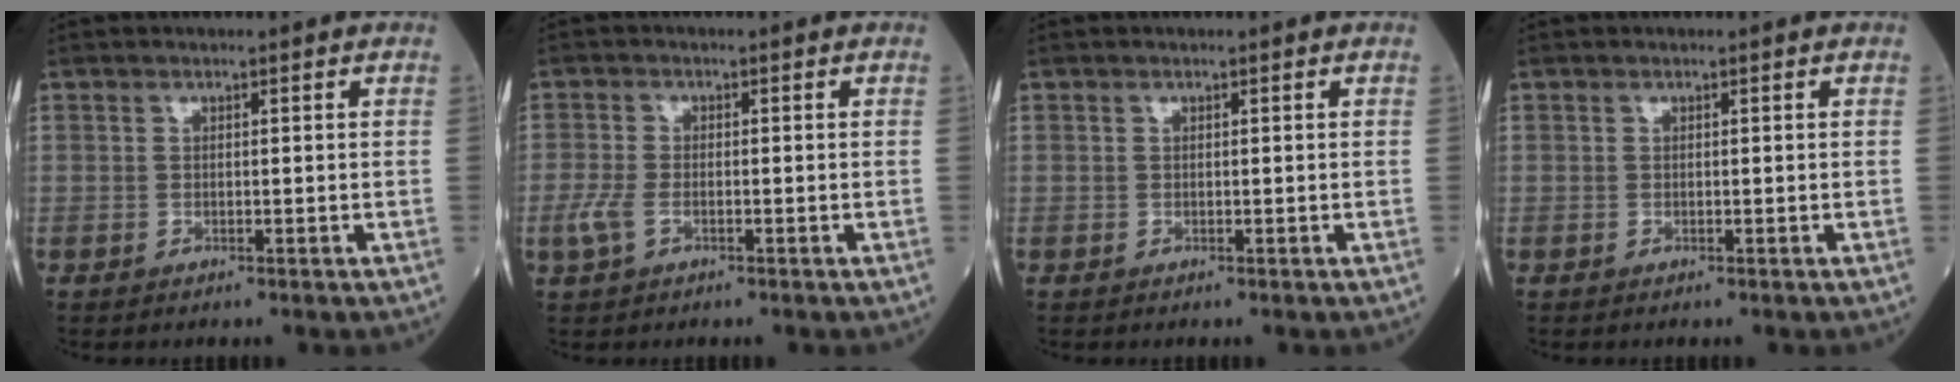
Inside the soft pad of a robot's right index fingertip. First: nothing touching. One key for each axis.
{"total": 3.1, "fx": -1.2, "fy": 1.5, "fz": 2.5, "tx": -0.072, "ty": -0.004, "tz": -0.027}
{"total": 0.0}
{"total": 0.0}